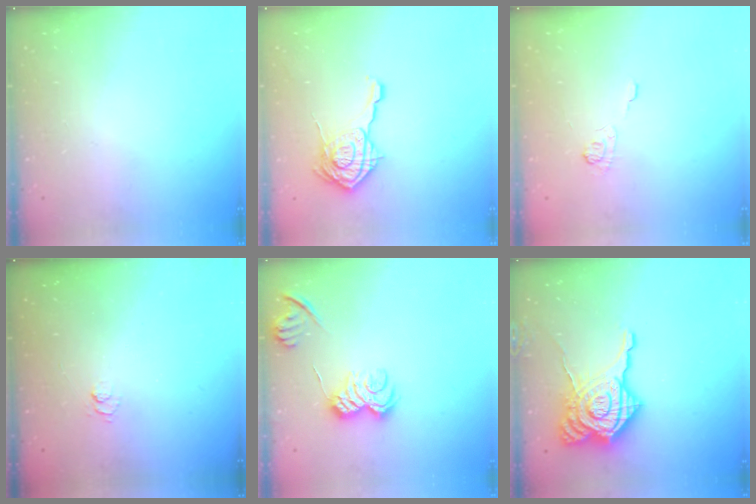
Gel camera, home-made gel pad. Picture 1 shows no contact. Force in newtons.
{"total": 15.4, "press": 15.4, "slide": 0.7}
{"total": 2.5, "press": 2.1, "slide": 1.4}
{"total": 2.7, "press": 2.2, "slide": 1.5}
{"total": 9.7, "press": 9.7, "slide": 0.4}
{"total": 20.6, "press": 20.5, "slide": 1.6}